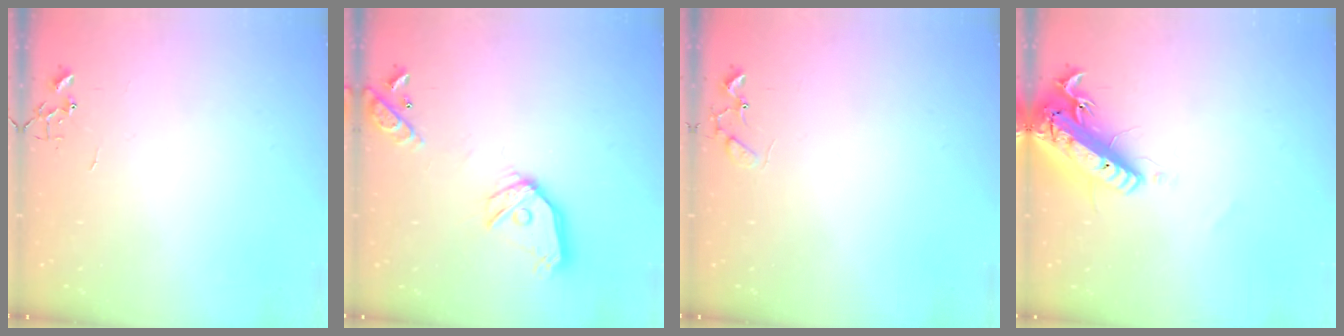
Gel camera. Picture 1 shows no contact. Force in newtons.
{"total": 16.2, "press": 16.0, "slide": 2.5}
{"total": 6.2, "press": 6.2, "slide": 0.4}
{"total": 20.7, "press": 20.3, "slide": 4.2}